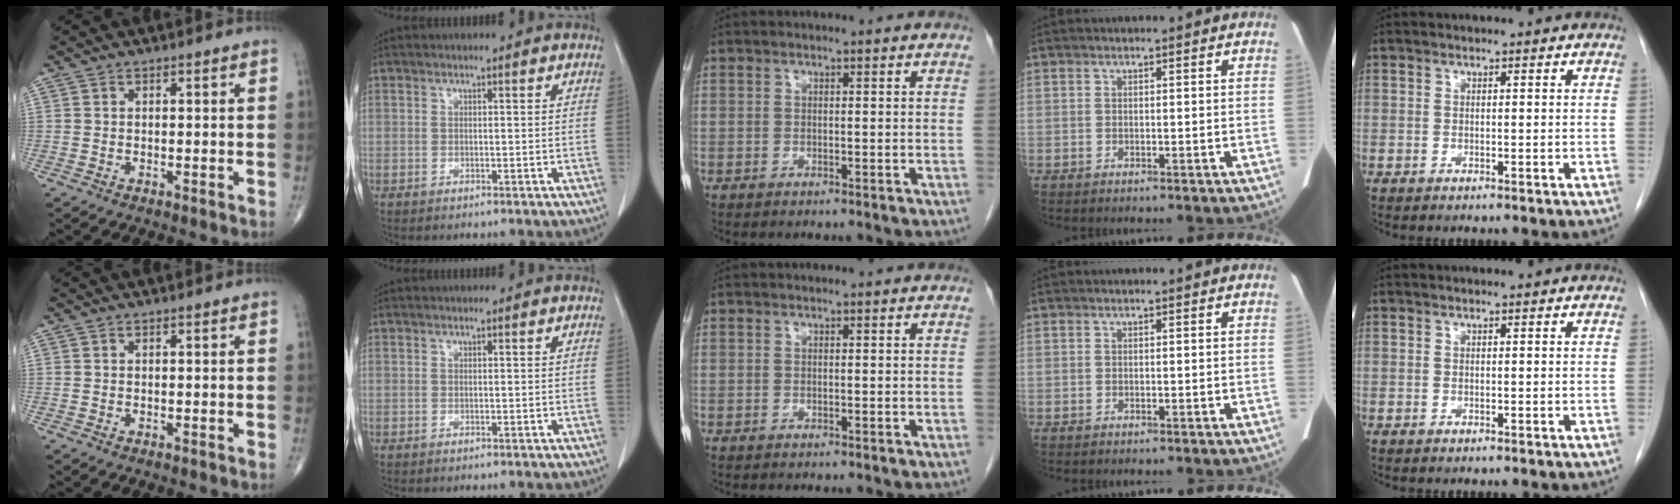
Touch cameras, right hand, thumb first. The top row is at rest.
{}